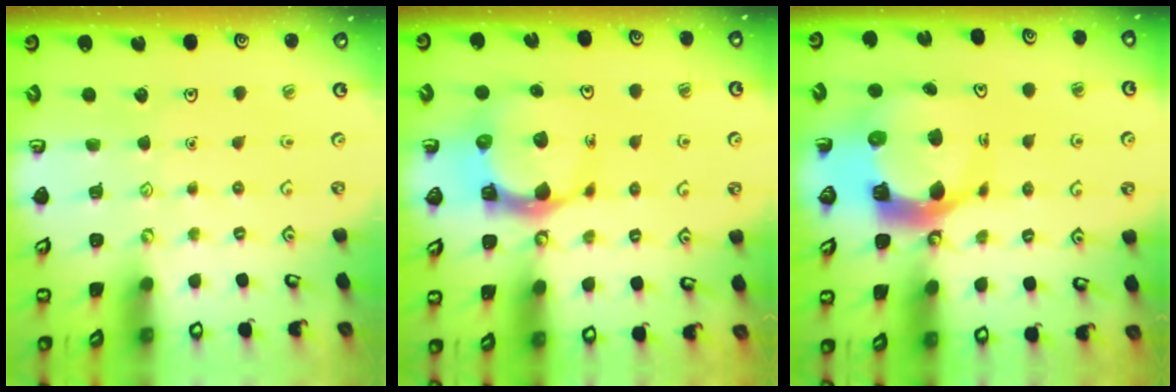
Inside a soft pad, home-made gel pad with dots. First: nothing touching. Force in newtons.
{"total": 8.7, "press": 8.7, "slide": 1.2}
{"total": 11.1, "press": 11.0, "slide": 1.7}